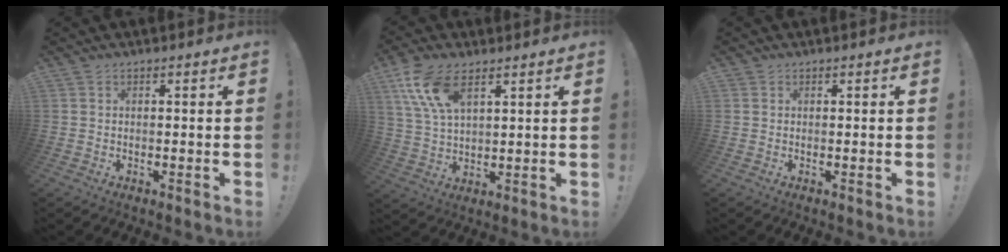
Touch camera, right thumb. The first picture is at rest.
{"total": 11.8, "force": [6.4, 5.9, 7.9], "torque": [-0.151, -0.015, 0.123]}
{"total": 0.5, "force": [0.3, 0.4, 0.0], "torque": [-0.001, 0.002, 0.006]}